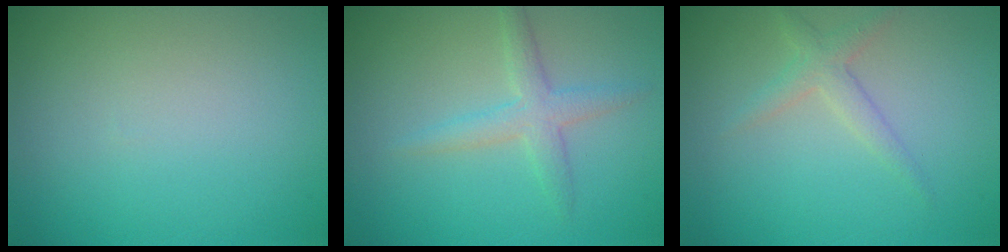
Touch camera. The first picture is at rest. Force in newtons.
{"total": 2.4, "press": 2.4, "slide": 0.0}
{"total": 1.8, "press": 1.8, "slide": 0.1}